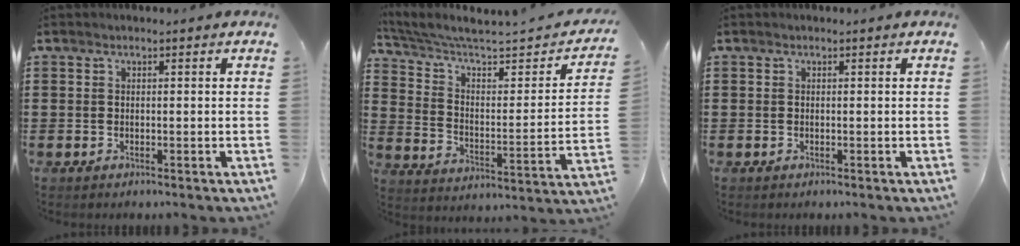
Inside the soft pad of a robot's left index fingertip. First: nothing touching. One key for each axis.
{"total": 4.6, "fx": 3.3, "fy": 1.3, "fz": 2.9, "tx": -0.077, "ty": -0.029, "tz": 0.047}
{"total": 0.0}